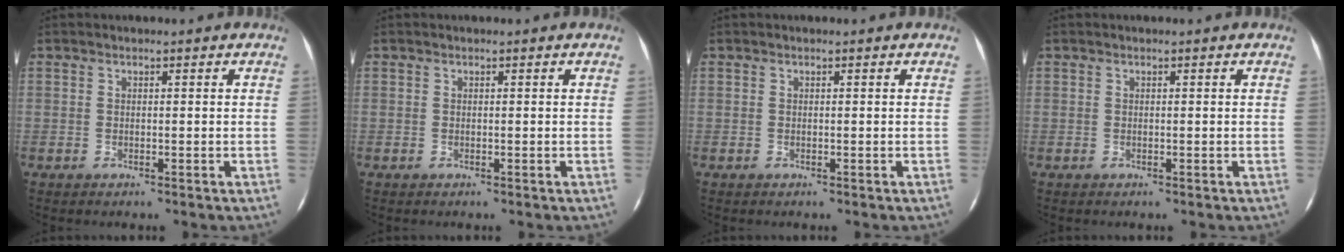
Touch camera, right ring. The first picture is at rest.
{"total": 0.0}
{"total": 0.0}
{"total": 0.0}